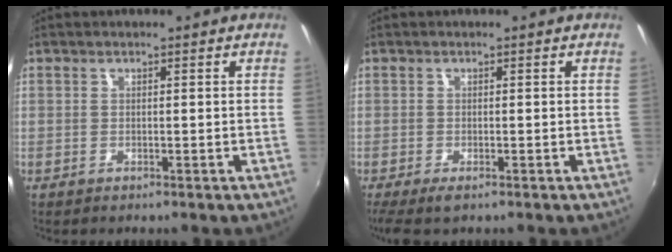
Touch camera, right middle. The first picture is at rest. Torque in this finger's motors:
{"motor_torque": [0.53, -0.51, 0.17, 0.05]}